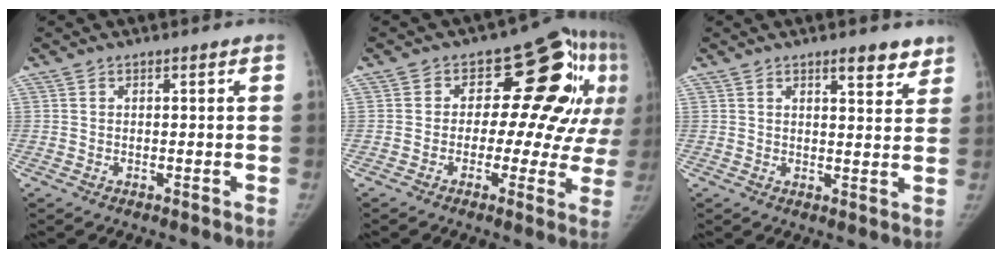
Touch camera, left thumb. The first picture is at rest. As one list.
[{"total": 18.1, "force": [3.8, 10.4, 14.2], "torque": [-0.121, 0.010, 0.040]}, {"total": 5.3, "force": [3.9, 1.6, 3.2], "torque": [-0.023, -0.025, 0.053]}]